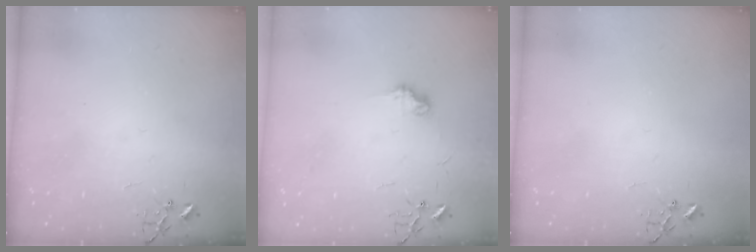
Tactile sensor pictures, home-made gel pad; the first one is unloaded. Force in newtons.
{"total": 7.4, "press": 7.3, "slide": 0.3}
{"total": 0.0}